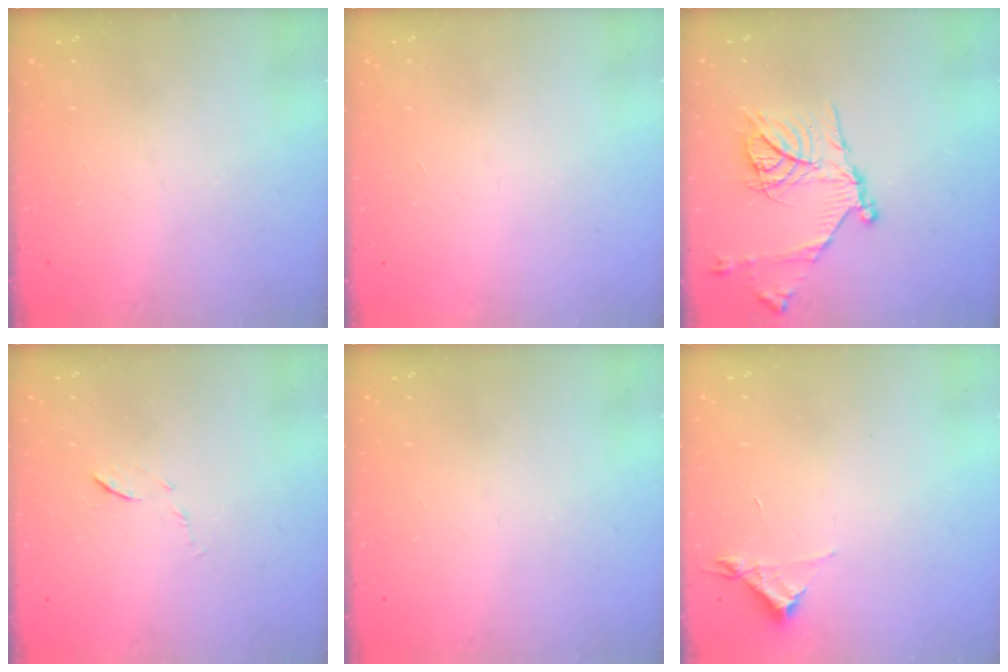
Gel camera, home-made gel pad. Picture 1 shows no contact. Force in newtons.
{"total": 1.7, "press": 1.7, "slide": 0.1}
{"total": 18.1, "press": 18.0, "slide": 1.7}
{"total": 5.3, "press": 5.2, "slide": 0.4}
{"total": 0.0}
{"total": 4.4, "press": 4.4, "slide": 0.4}